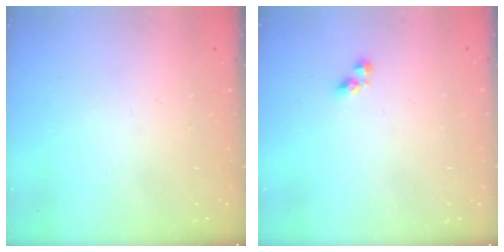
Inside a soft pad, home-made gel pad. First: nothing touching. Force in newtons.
{"total": 4.0, "press": 4.0, "slide": 0.2}